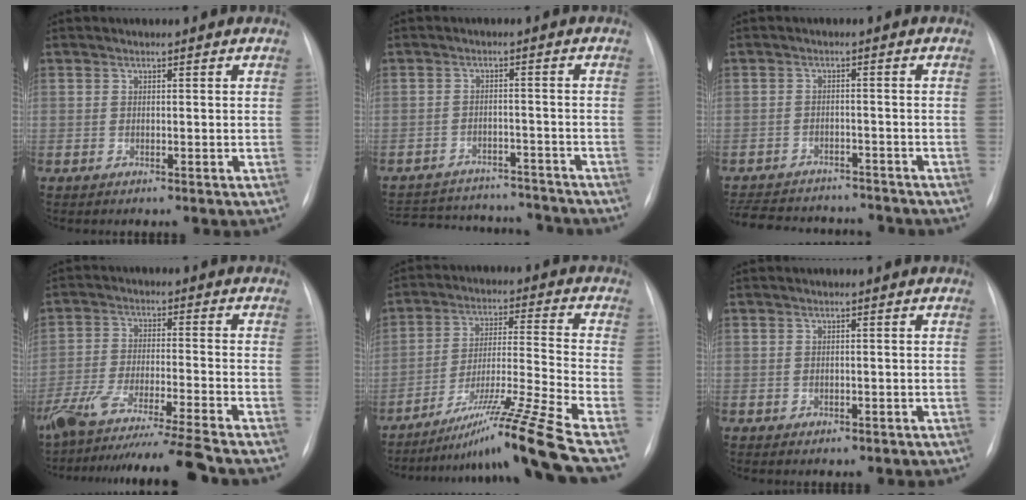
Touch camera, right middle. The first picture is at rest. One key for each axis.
{"total": 17.7, "fx": -16.4, "fy": 4.5, "fz": 4.8, "tx": -0.116, "ty": -0.001, "tz": -0.221}
{"total": 14.6, "fx": -13.2, "fy": 4.3, "fz": 4.5, "tx": -0.105, "ty": 0.000, "tz": -0.180}
{"total": 17.4, "fx": -15.4, "fy": -0.7, "fz": 8.0, "tx": -0.142, "ty": -0.039, "tz": -0.260}
{"total": 15.8, "fx": -12.2, "fy": -4.5, "fz": 8.9, "tx": -0.152, "ty": -0.008, "tz": -0.206}
{"total": 0.8, "fx": -0.3, "fy": 0.7, "fz": 0.4, "tx": -0.007, "ty": 0.001, "tz": -0.001}